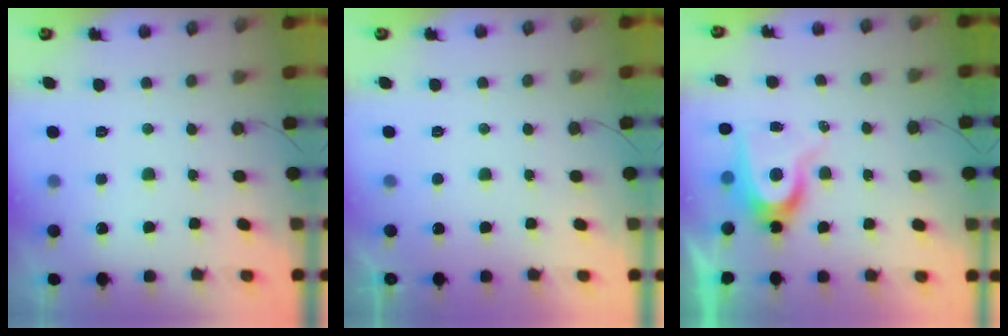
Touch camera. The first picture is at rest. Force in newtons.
{"total": 1.2, "press": 1.1, "slide": 0.3}
{"total": 7.4, "press": 7.4, "slide": 0.1}